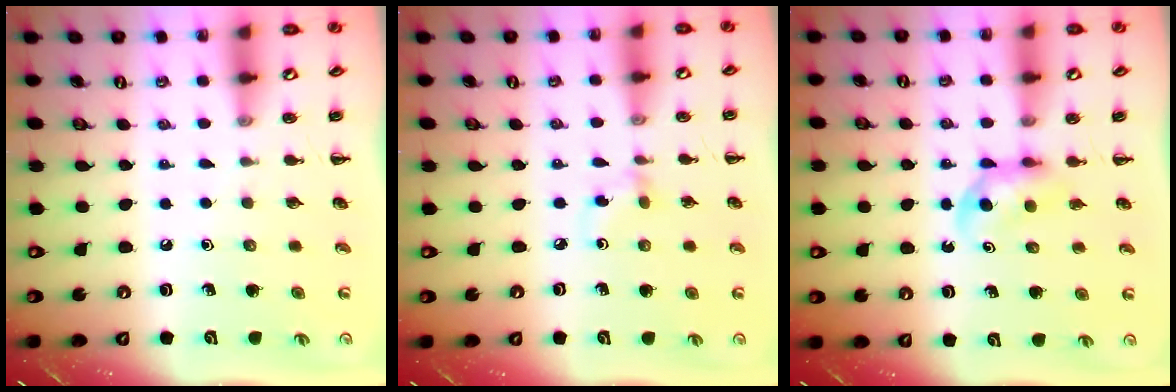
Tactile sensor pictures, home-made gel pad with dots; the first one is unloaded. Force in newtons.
{"total": 3.2, "press": 3.0, "slide": 1.2}
{"total": 4.1, "press": 4.0, "slide": 0.9}